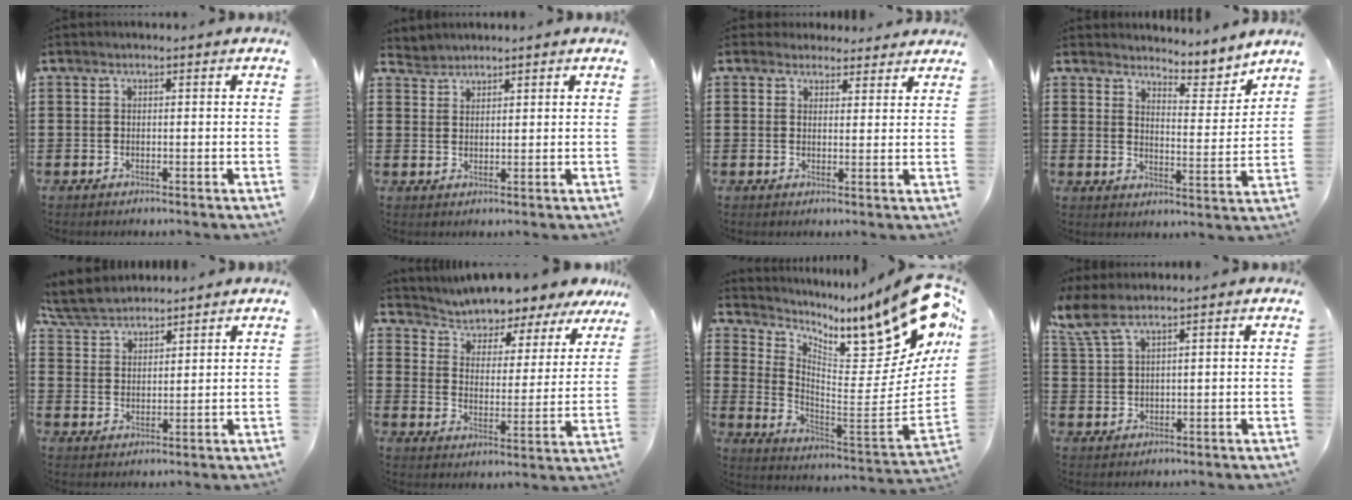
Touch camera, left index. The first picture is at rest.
{"total": 2.2, "force": [1.9, 0.9, -0.6], "torque": [0.002, 0.003, 0.039]}
{"total": 3.2, "force": [2.9, 1.3, 0.1], "torque": [-0.005, -0.005, 0.055]}
{"total": 4.5, "force": [4.4, 0.4, 0.6], "torque": [-0.022, -0.039, 0.070]}
{"total": 5.4, "force": [5.0, 1.7, 1.0], "torque": [-0.043, -0.009, 0.094]}
{"total": 4.7, "force": [4.6, 0.3, -0.6], "torque": [-0.019, -0.041, 0.074]}
{"total": 15.0, "force": [10.1, 3.5, 10.5], "torque": [-0.141, -0.091, 0.151]}
{"total": 4.2, "force": [2.9, 1.1, 2.9], "torque": [-0.073, -0.004, 0.051]}